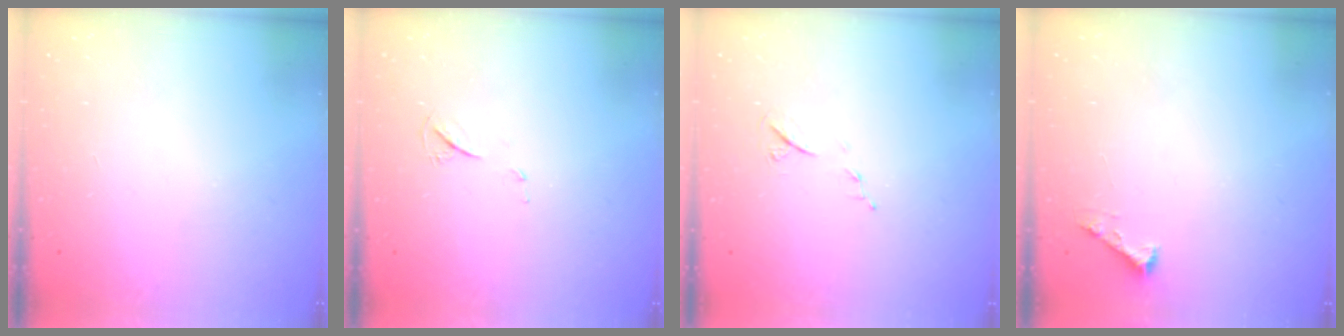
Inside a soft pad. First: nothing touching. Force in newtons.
{"total": 4.5, "press": 4.5, "slide": 0.6}
{"total": 6.1, "press": 5.9, "slide": 1.5}
{"total": 2.3, "press": 2.3, "slide": 0.3}